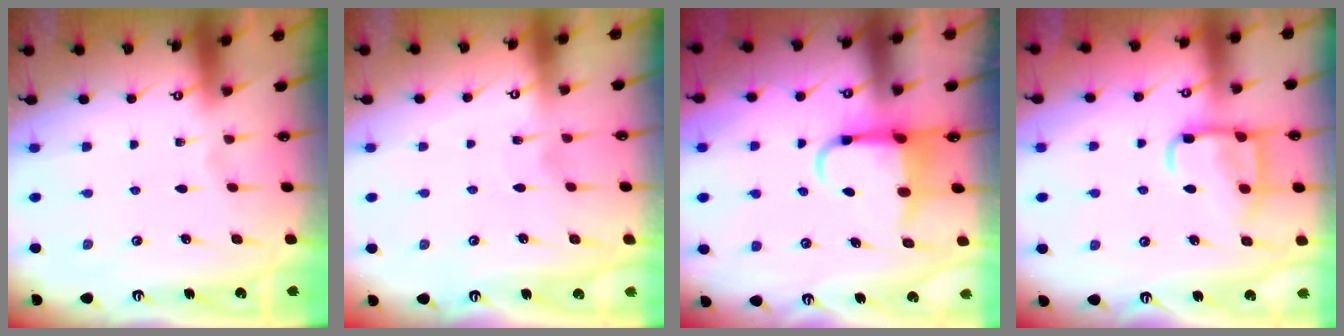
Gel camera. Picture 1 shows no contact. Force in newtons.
{"total": 4.8, "press": 4.7, "slide": 0.5}
{"total": 5.9, "press": 5.8, "slide": 1.0}
{"total": 12.3, "press": 12.2, "slide": 1.3}